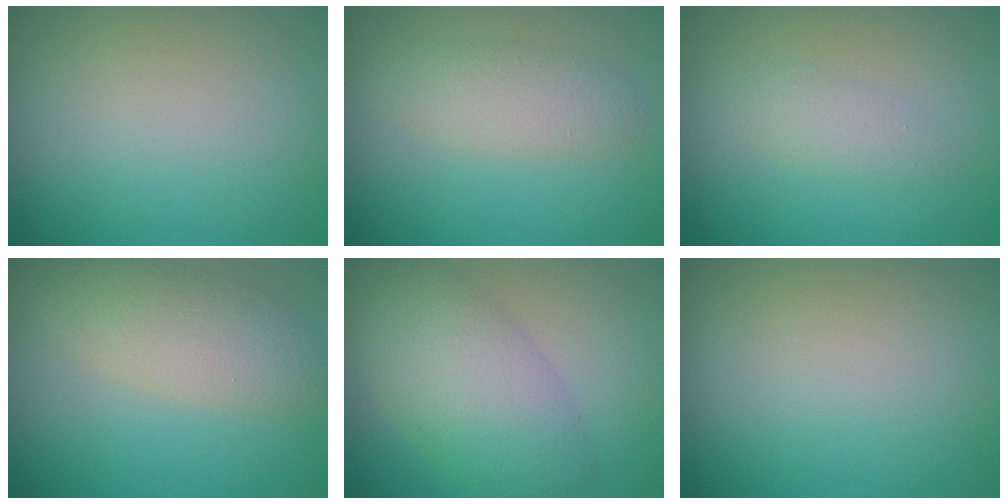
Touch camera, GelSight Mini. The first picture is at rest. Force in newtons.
{"total": 2.8, "press": 2.8, "slide": 0.1}
{"total": 1.8, "press": 1.8, "slide": 0.0}
{"total": 4.6, "press": 4.6, "slide": 0.2}
{"total": 7.4, "press": 7.4, "slide": 0.5}
{"total": 0.0}